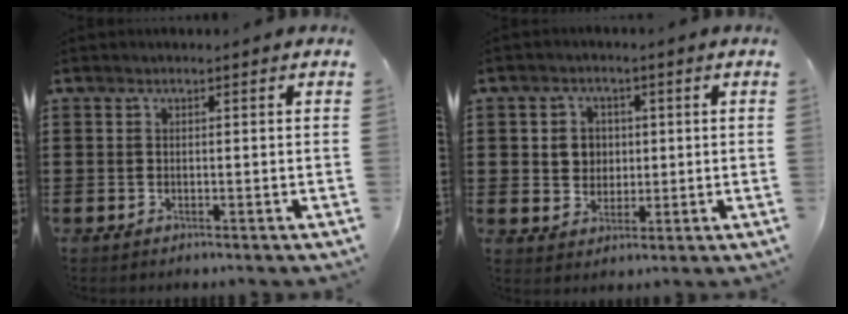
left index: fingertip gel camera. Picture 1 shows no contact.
{"total": 4.0, "force": [0.4, 3.7, 1.4], "torque": [-0.036, 0.007, 0.003]}